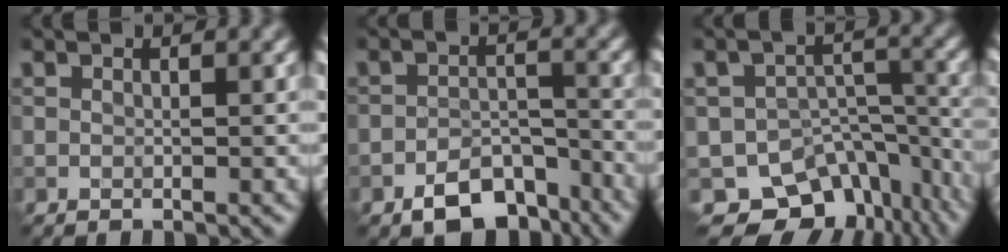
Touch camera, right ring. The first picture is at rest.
{"total": 5.6, "force": [-3.8, 2.9, 2.8], "torque": [-0.035, -0.003, -0.062]}
{"total": 9.4, "force": [-6.9, 5.6, 3.1], "torque": [-0.028, -0.008, -0.089]}